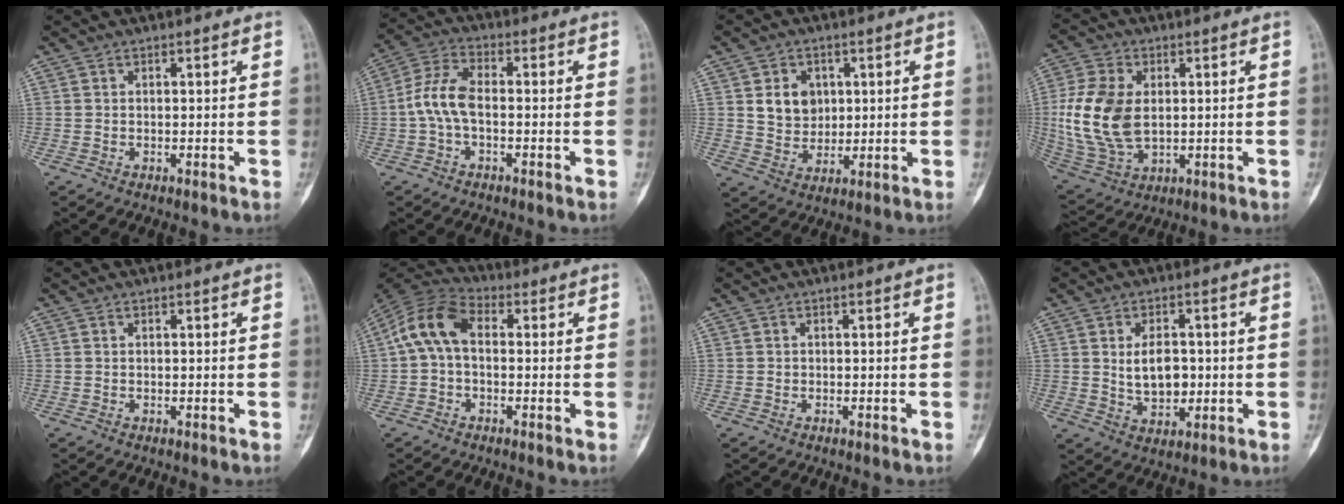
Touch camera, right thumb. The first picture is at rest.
{"total": 7.3, "force": [-1.1, 3.7, 6.2], "torque": [-0.134, 0.026, -0.030]}
{"total": 7.1, "force": [2.0, 5.8, 3.6], "torque": [-0.030, -0.012, 0.044]}
{"total": 14.9, "force": [0.6, 9.5, 11.5], "torque": [-0.237, -0.004, 0.024]}
{"total": 0.0}
{"total": 9.5, "force": [0.6, 6.0, 7.3], "torque": [-0.140, 0.027, -0.002]}
{"total": 0.0}
{"total": 7.4, "force": [0.4, 4.8, 5.7], "torque": [-0.080, -0.005, 0.015]}